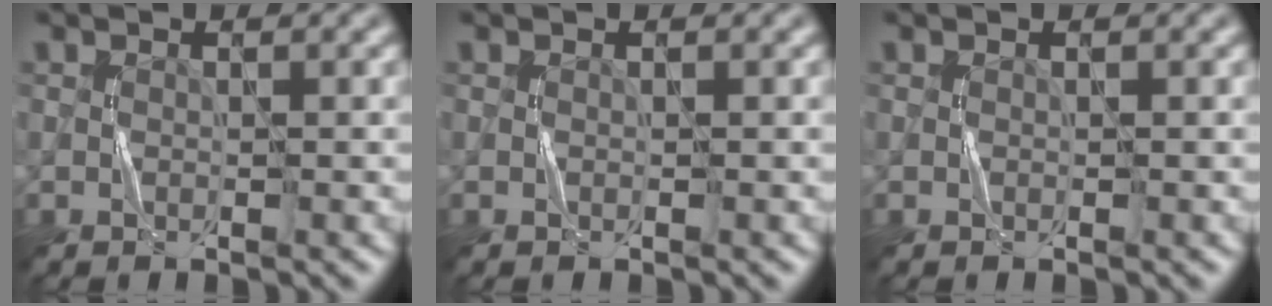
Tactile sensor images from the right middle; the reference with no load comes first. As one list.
[{"total": 0.0}, {"total": 0.0}]